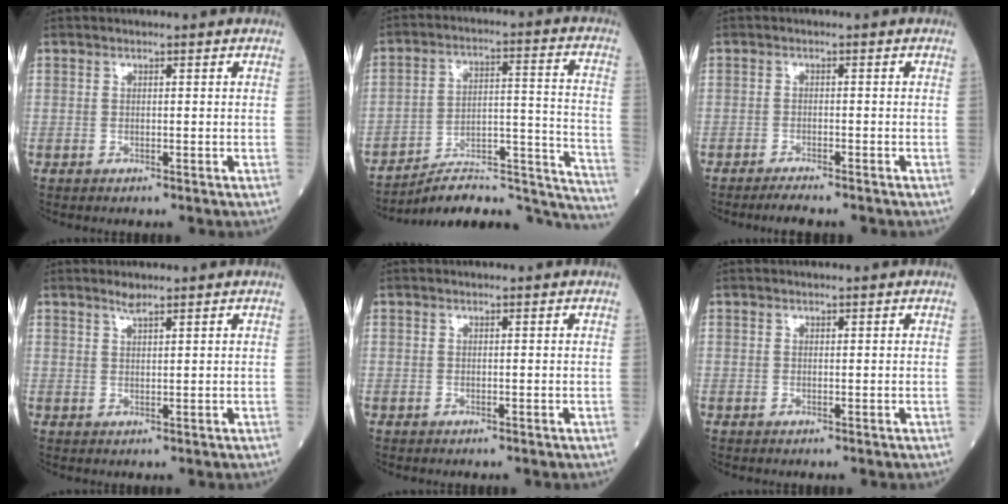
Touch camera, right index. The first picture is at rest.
{"total": 22.6, "force": [-21.3, 2.9, 6.8], "torque": [-0.029, 0.050, -0.301]}
{"total": 3.3, "force": [-3.0, 0.3, 1.5], "torque": [-0.026, -0.006, -0.045]}
{"total": 1.6, "force": [1.4, 0.1, 0.8], "torque": [-0.017, 0.000, 0.028]}
{"total": 0.0}
{"total": 0.0}